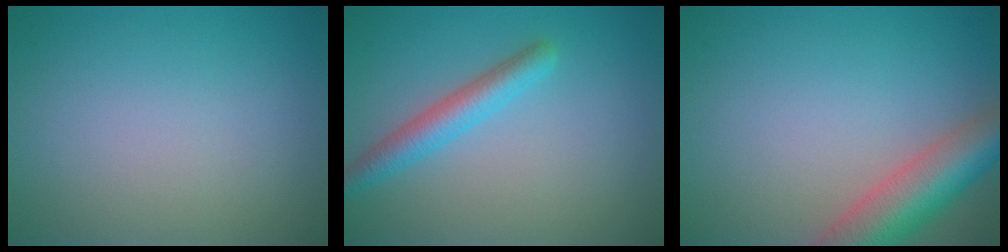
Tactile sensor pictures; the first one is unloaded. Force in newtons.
{"total": 3.0, "press": 3.0, "slide": 0.1}
{"total": 6.9, "press": 6.9, "slide": 0.3}